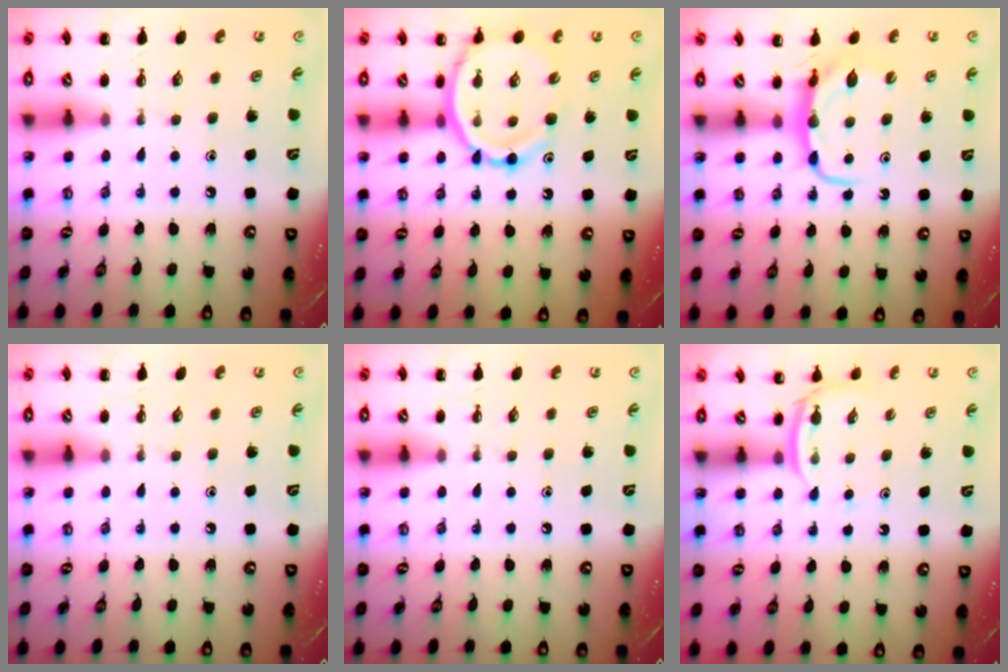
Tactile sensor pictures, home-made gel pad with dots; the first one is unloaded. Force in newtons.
{"total": 12.9, "press": 12.4, "slide": 3.6}
{"total": 7.7, "press": 7.6, "slide": 1.2}
{"total": 0.0}
{"total": 0.0}
{"total": 3.3, "press": 3.1, "slide": 1.2}